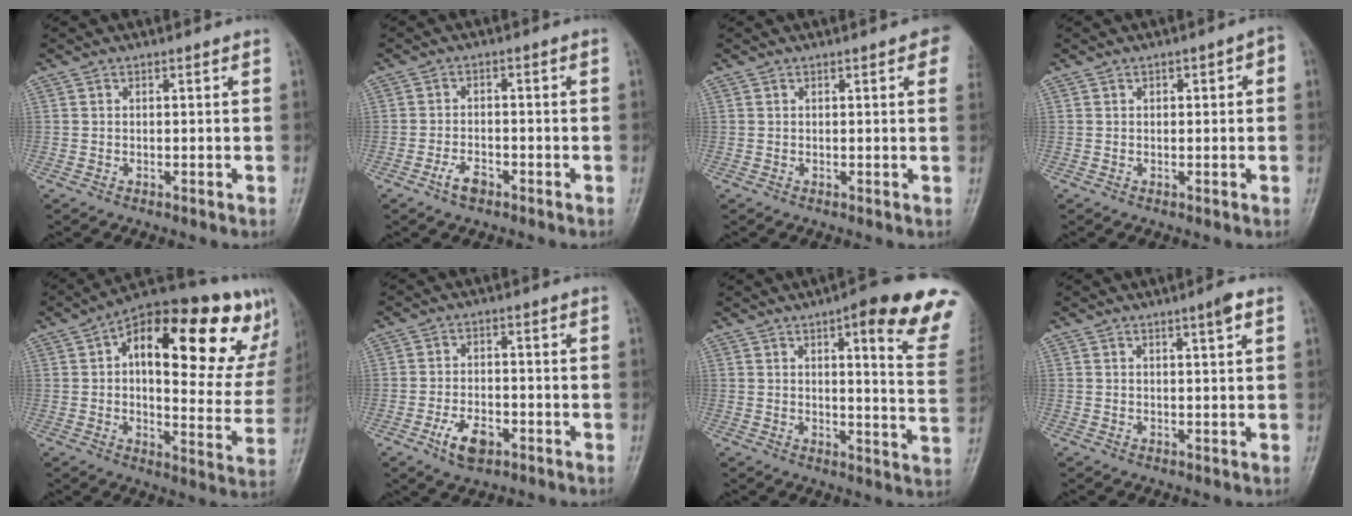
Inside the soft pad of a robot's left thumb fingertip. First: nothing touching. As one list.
[{"total": 3.4, "force": [-2.2, 1.7, 2.0], "torque": [-0.038, 0.016, -0.039]}, {"total": 4.3, "force": [2.0, 1.2, 3.6], "torque": [-0.026, 0.003, 0.016]}, {"total": 3.0, "force": [0.5, 1.5, 2.6], "torque": [-0.028, 0.011, 0.003]}, {"total": 28.0, "force": [11.0, 11.9, 22.8], "torque": [-0.274, 0.017, 0.152]}, {"total": 6.0, "force": [-3.0, 3.3, 4.1], "torque": [-0.068, 0.014, -0.051]}, {"total": 18.4, "force": [10.7, 3.8, 14.5], "torque": [-0.153, -0.045, 0.118]}, {"total": 2.3, "force": [1.2, 0.2, 1.9], "torque": [-0.030, -0.005, 0.018]}]